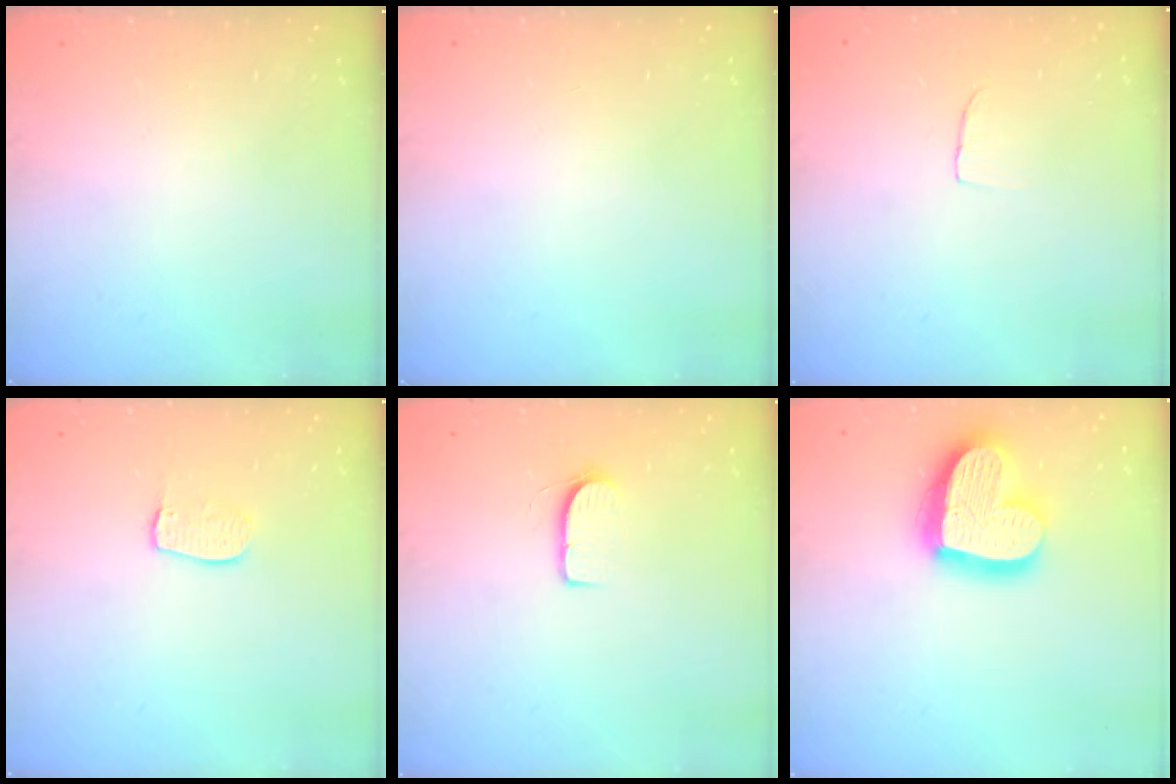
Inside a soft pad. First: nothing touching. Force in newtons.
{"total": 0.0}
{"total": 2.7, "press": 2.7, "slide": 0.2}
{"total": 6.6, "press": 6.6, "slide": 0.5}
{"total": 7.0, "press": 7.0, "slide": 0.5}
{"total": 21.1, "press": 21.0, "slide": 1.8}